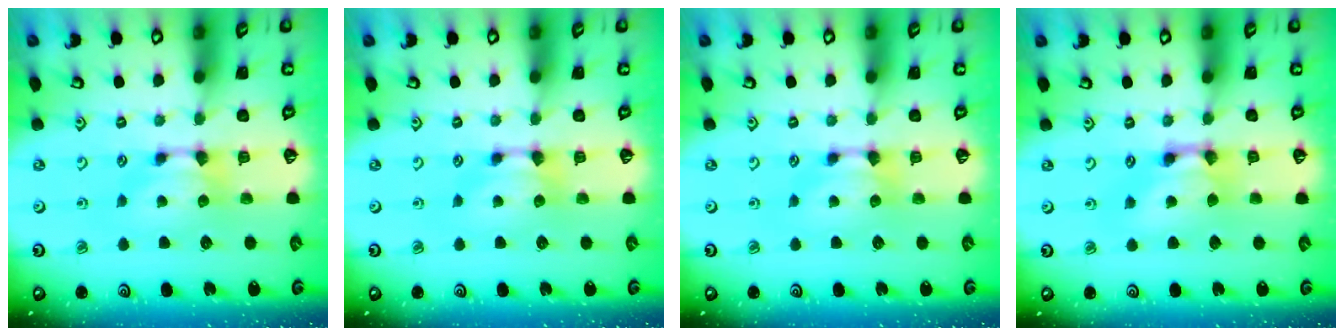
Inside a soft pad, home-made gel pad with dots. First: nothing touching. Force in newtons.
{"total": 0.0}
{"total": 0.0}
{"total": 2.5, "press": 2.5, "slide": 0.2}